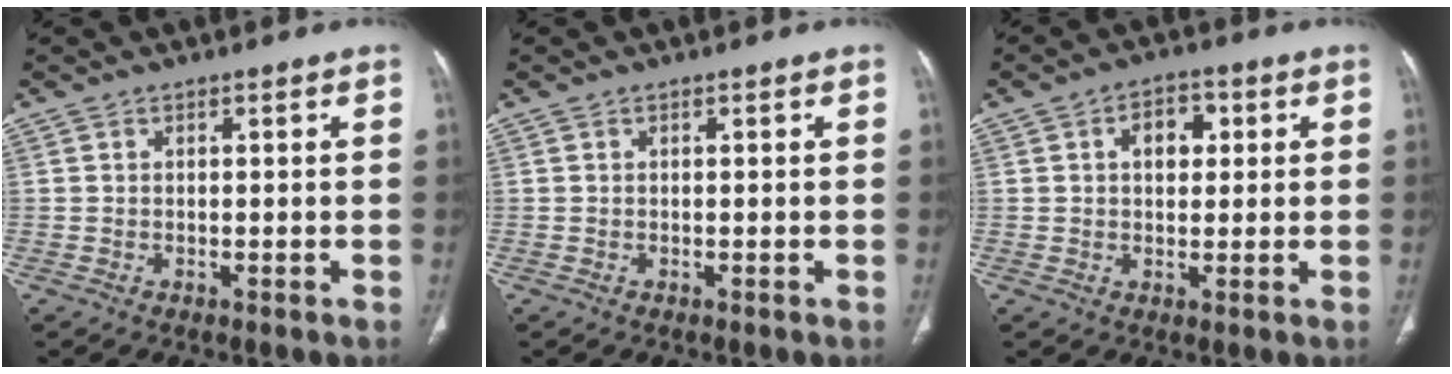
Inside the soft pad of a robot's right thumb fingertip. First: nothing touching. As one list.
[{"total": 0.0}, {"total": 5.8, "force": [1.5, 3.8, 4.1], "torque": [-0.042, 0.005, 0.019]}]